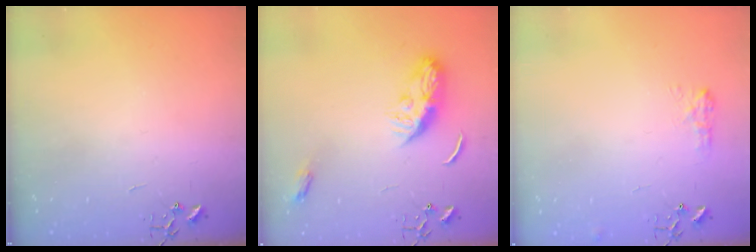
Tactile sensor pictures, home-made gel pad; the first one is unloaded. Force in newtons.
{"total": 9.5, "press": 9.5, "slide": 0.2}
{"total": 8.0, "press": 7.9, "slide": 0.7}